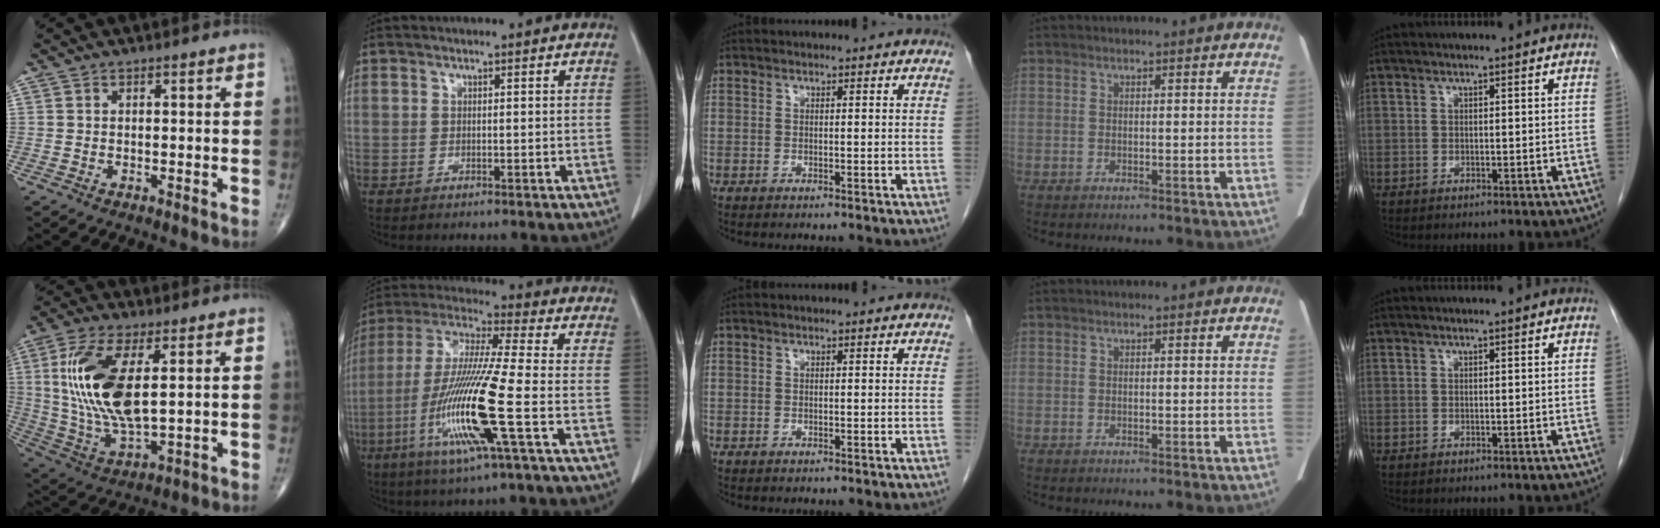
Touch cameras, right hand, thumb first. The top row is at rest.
{"thumb": {"total": 17.5, "force": [3.4, 7.3, 15.5], "torque": [-0.327, -0.017, 0.073]}, "index": {"total": 16.5, "force": [-4.9, -0.3, 15.8], "torque": [-0.327, -0.020, -0.102]}}